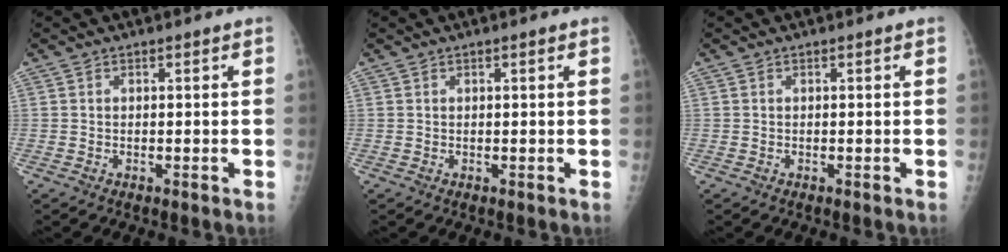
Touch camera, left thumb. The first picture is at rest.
{"total": 0.7, "force": [0.4, 0.1, 0.6], "torque": [-0.008, 0.001, 0.006]}
{"total": 0.0}